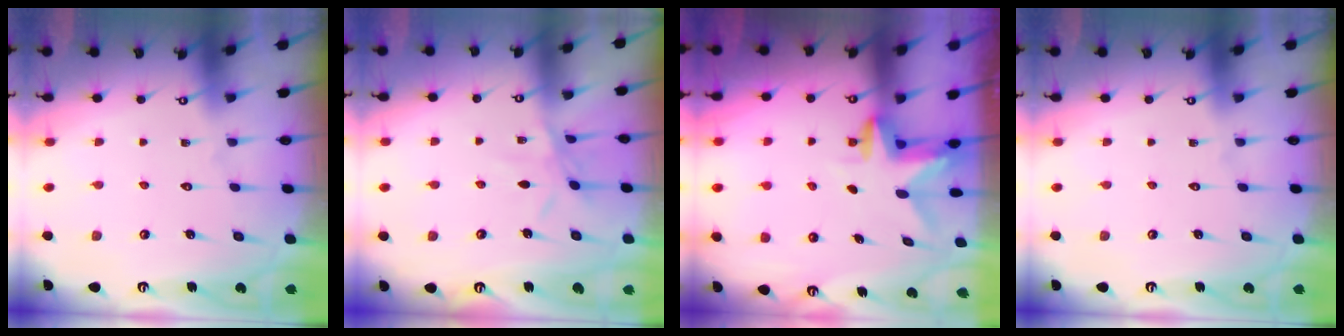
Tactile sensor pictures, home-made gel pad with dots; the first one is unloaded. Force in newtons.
{"total": 5.7, "press": 5.6, "slide": 0.7}
{"total": 3.0, "press": 3.0, "slide": 0.3}
{"total": 0.0}